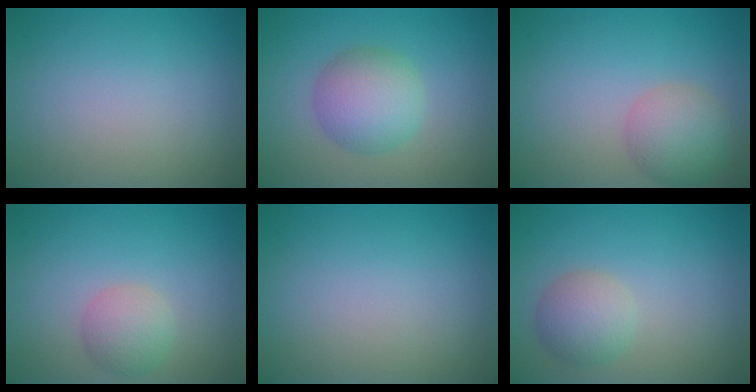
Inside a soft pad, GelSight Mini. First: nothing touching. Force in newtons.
{"total": 4.7, "press": 4.7, "slide": 0.1}
{"total": 3.9, "press": 3.9, "slide": 0.1}
{"total": 2.6, "press": 2.6, "slide": 0.1}
{"total": 0.0}
{"total": 2.7, "press": 2.7, "slide": 0.2}